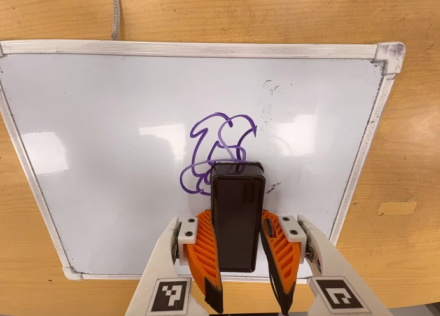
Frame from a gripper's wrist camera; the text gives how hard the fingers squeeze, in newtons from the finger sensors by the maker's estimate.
{"total": 10.3, "left": 10.5, "right": 10.2}